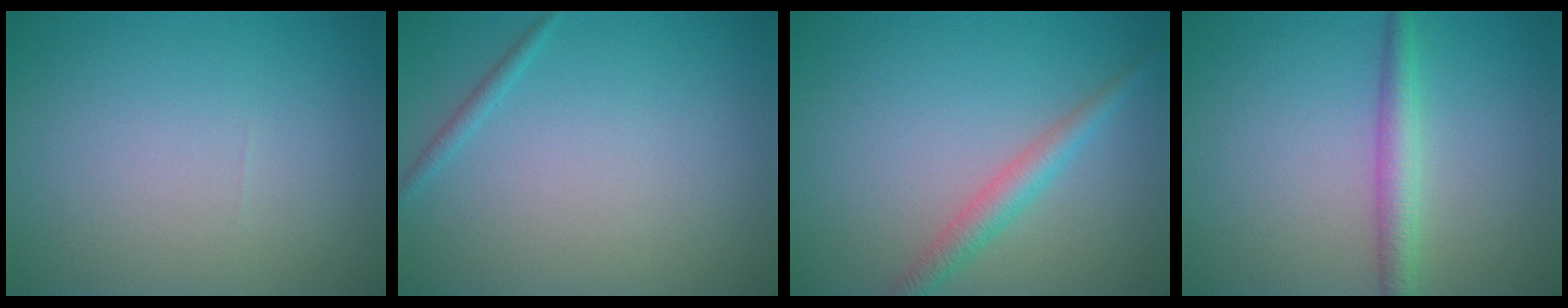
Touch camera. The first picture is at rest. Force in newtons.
{"total": 0.8, "press": 0.8, "slide": 0.0}
{"total": 2.5, "press": 2.5, "slide": 0.1}
{"total": 2.6, "press": 2.6, "slide": 0.1}